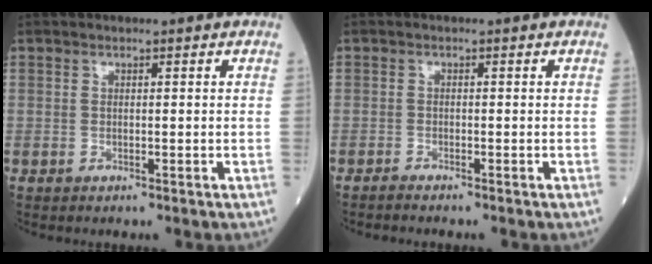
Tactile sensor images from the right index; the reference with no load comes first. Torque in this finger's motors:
{"motor_torque": [-0.15, -0.09, -0.04, -0.01]}